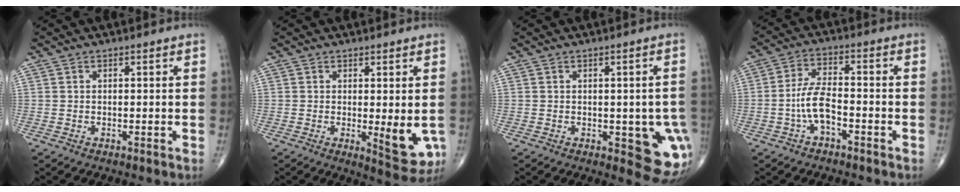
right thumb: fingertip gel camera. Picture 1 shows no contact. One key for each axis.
{"total": 6.6, "fx": -0.7, "fy": 2.4, "fz": 6.2, "tx": -0.072, "ty": -0.017, "tz": -0.002}
{"total": 10.2, "fx": -2.4, "fy": 4.4, "fz": 8.8, "tx": -0.059, "ty": -0.009, "tz": -0.022}
{"total": 6.5, "fx": -2.4, "fy": 3.0, "fz": 5.2, "tx": -0.101, "ty": 0.029, "tz": -0.048}